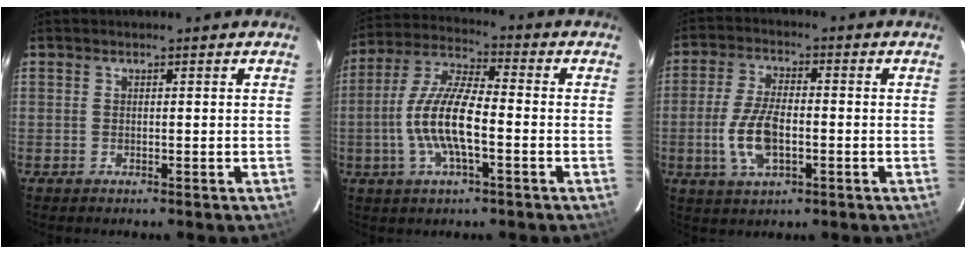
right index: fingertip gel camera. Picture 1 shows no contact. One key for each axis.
{"total": 12.0, "fx": -2.9, "fy": 3.4, "fz": 11.1, "tx": -0.232, "ty": 0.004, "tz": -0.060}
{"total": 9.1, "fx": -2.2, "fy": 4.2, "fz": 7.8, "tx": -0.166, "ty": 0.000, "tz": -0.040}